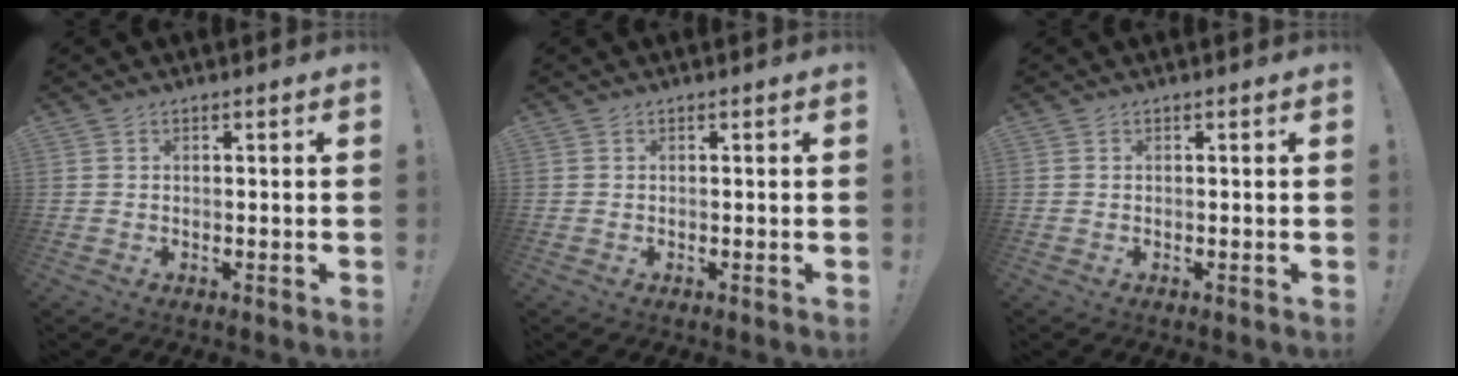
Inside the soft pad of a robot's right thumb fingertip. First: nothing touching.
{"total": 0.0}
{"total": 0.0}